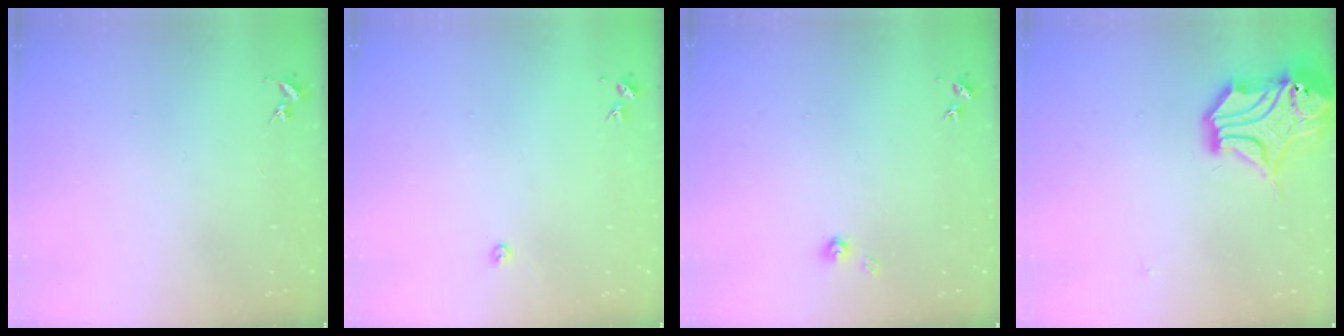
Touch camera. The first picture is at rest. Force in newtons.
{"total": 2.2, "press": 2.2, "slide": 0.3}
{"total": 3.8, "press": 3.7, "slide": 0.2}
{"total": 16.6, "press": 16.5, "slide": 2.1}